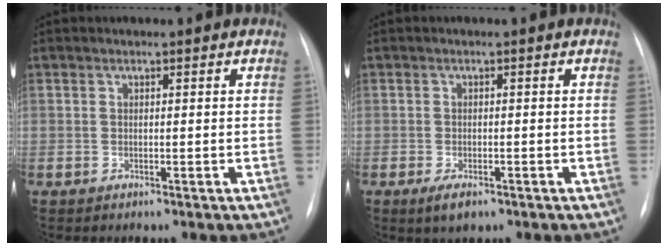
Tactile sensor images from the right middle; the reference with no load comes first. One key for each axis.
{"total": 2.8, "fx": -1.7, "fy": 1.2, "fz": 1.9, "tx": -0.039, "ty": -0.005, "tz": -0.021}